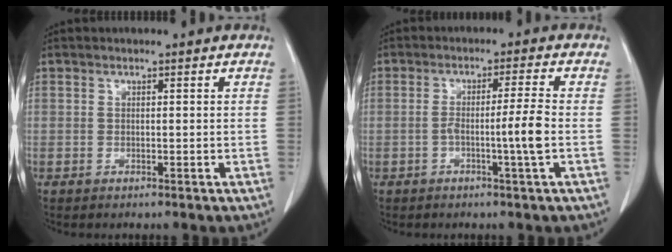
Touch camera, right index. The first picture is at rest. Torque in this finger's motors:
{"motor_torque": [0.21, 0.03, 0.17, 0.05]}